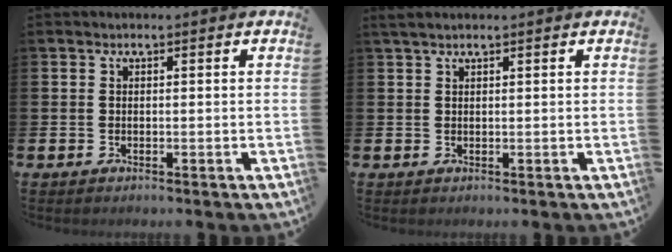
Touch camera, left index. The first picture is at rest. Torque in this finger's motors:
{"motor_torque": [-0.27, -0.24, -0.64, -0.02]}